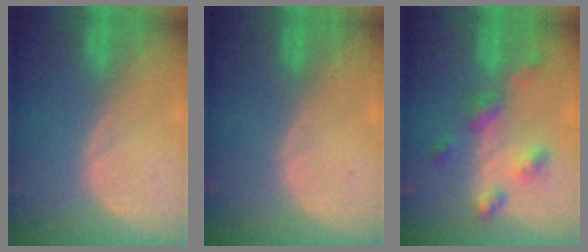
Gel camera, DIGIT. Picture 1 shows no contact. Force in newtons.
{"total": 0.0}
{"total": 6.6, "press": 5.8, "slide": 3.2}